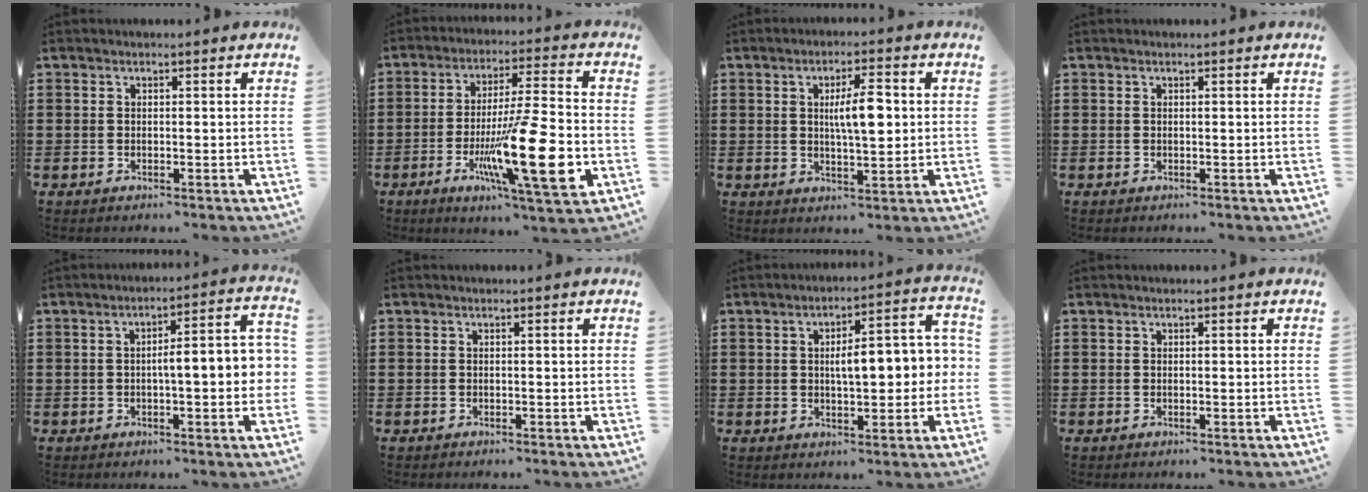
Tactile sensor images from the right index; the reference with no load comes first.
{"total": 18.1, "force": [-5.2, 3.6, 16.9], "torque": [-0.291, -0.011, -0.077]}
{"total": 6.7, "force": [1.0, 2.0, 6.4], "torque": [-0.113, 0.004, 0.012]}
{"total": 0.0}
{"total": 7.1, "force": [-0.8, 1.2, 7.0], "torque": [-0.104, -0.005, -0.021]}
{"total": 0.0}
{"total": 7.5, "force": [0.3, 3.1, 6.8], "torque": [-0.097, -0.008, -0.007]}
{"total": 0.0}